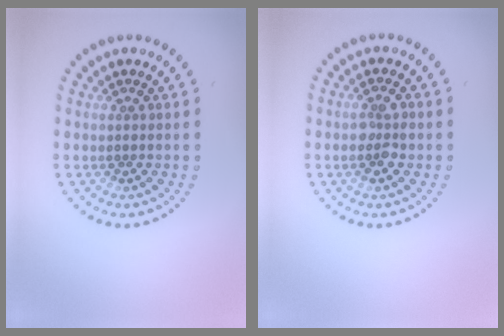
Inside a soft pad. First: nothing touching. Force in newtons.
{"total": 2.0, "press": 1.9, "slide": 0.4}